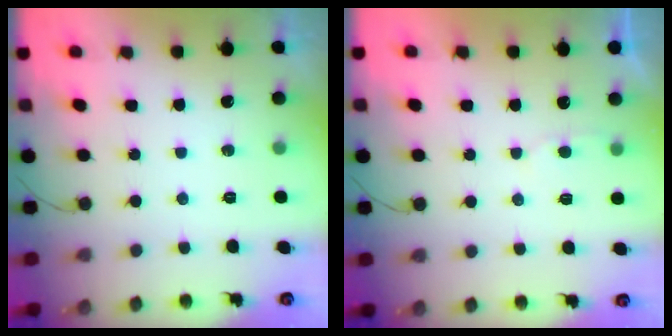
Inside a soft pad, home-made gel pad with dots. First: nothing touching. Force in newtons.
{"total": 2.7, "press": 2.7, "slide": 0.3}